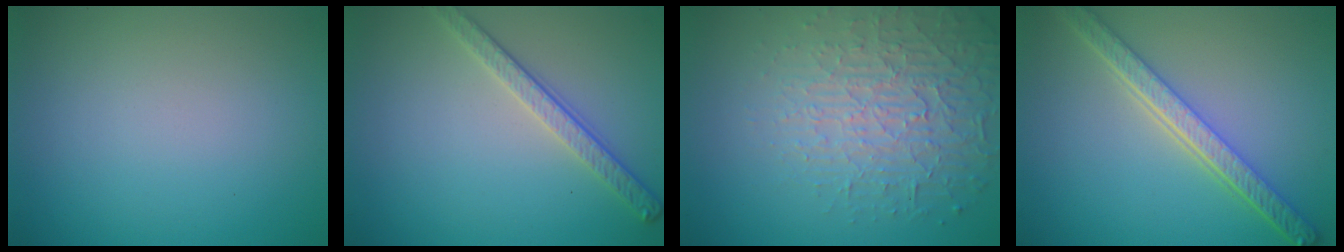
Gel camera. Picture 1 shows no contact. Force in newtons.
{"total": 2.8, "press": 2.6, "slide": 1.1}
{"total": 5.1, "press": 4.3, "slide": 2.6}
{"total": 5.3, "press": 4.1, "slide": 3.4}